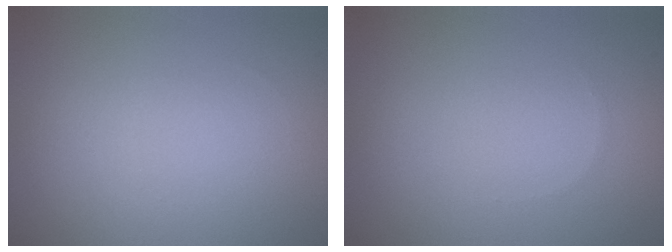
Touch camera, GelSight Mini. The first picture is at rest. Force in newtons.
{"total": 0.0}